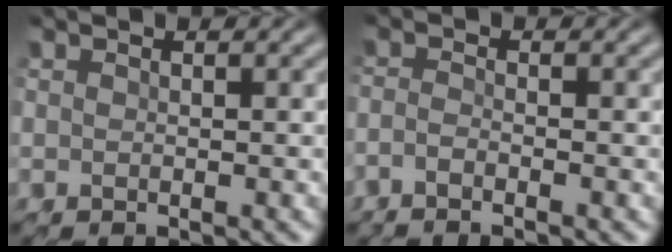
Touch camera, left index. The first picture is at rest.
{"total": 1.4, "force": [-1.1, -0.8, 0.2], "torque": [-0.012, 0.004, -0.024]}